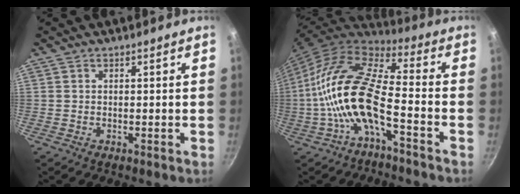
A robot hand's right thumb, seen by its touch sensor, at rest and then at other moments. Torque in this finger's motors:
{"motor_torque": [1.65, 1.46, 2.51, -0.26, 0.84]}